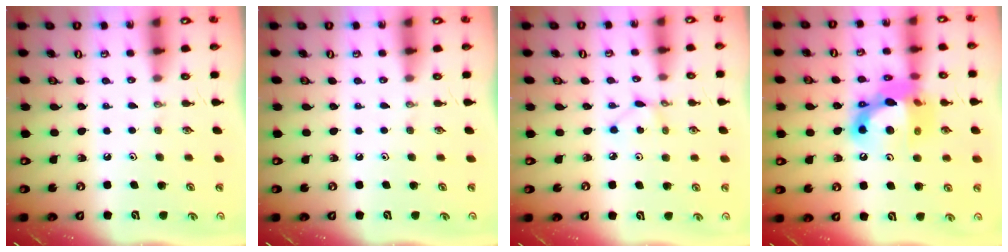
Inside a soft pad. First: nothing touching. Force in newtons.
{"total": 0.0}
{"total": 2.2, "press": 2.2, "slide": 0.1}
{"total": 16.1, "press": 16.0, "slide": 1.4}